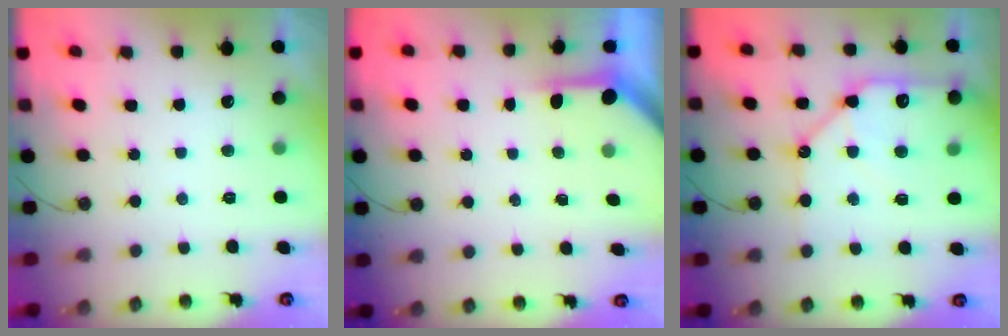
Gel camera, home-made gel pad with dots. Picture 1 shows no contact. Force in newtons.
{"total": 3.9, "press": 3.8, "slide": 0.3}
{"total": 14.2, "press": 14.1, "slide": 1.9}